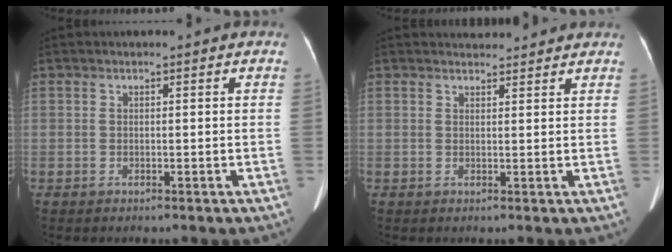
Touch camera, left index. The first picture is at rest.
{"total": 3.7, "force": [3.6, 0.8, 0.4], "torque": [-0.009, 0.017, 0.044]}